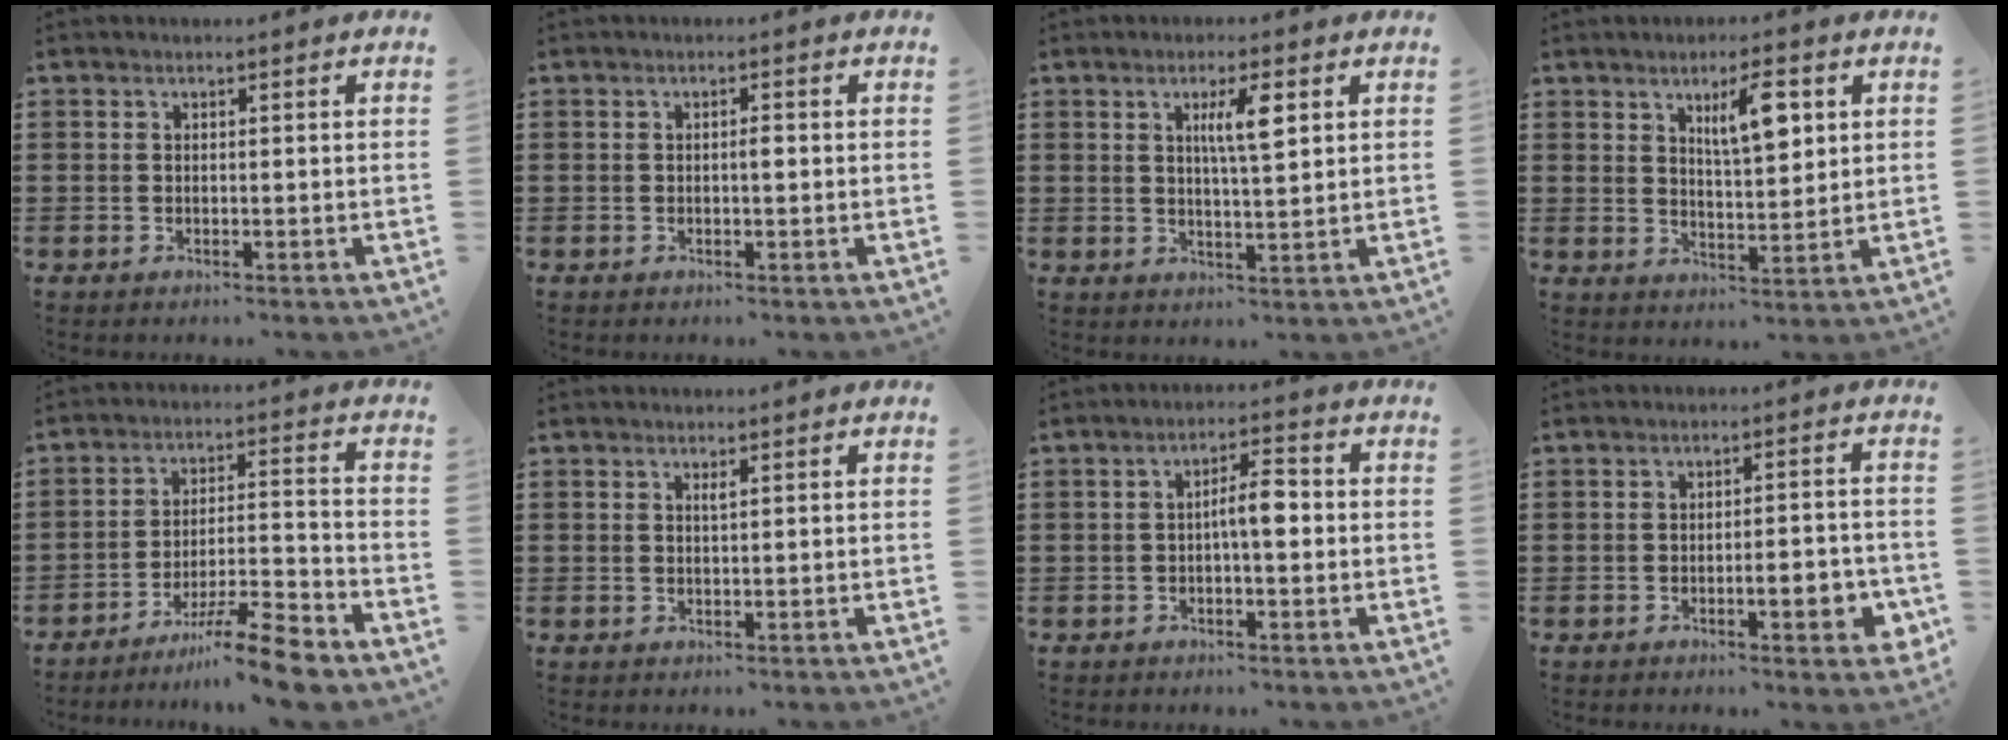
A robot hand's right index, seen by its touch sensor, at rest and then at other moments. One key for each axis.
{"total": 1.1, "fx": -0.1, "fy": 0.3, "fz": 1.1, "tx": -0.021, "ty": -0.002, "tz": -0.001}
{"total": 5.1, "fx": 1.8, "fy": 1.0, "fz": 4.7, "tx": -0.089, "ty": 0.005, "tz": 0.025}
{"total": 6.9, "fx": 2.9, "fy": 2.1, "fz": 5.9, "tx": -0.098, "ty": 0.000, "tz": 0.042}
{"total": 9.7, "fx": -7.9, "fy": 0.5, "fz": 5.6, "tx": -0.087, "ty": 0.019, "tz": -0.149}
{"total": 0.6, "fx": 0.3, "fy": 0.0, "fz": 0.5, "tx": -0.010, "ty": -0.001, "tz": 0.007}
{"total": 4.5, "fx": -0.4, "fy": 1.1, "fz": 4.3, "tx": -0.077, "ty": 0.008, "tz": -0.010}
{"total": 4.6, "fx": -1.7, "fy": 1.2, "fz": 4.1, "tx": -0.056, "ty": -0.002, "tz": -0.031}